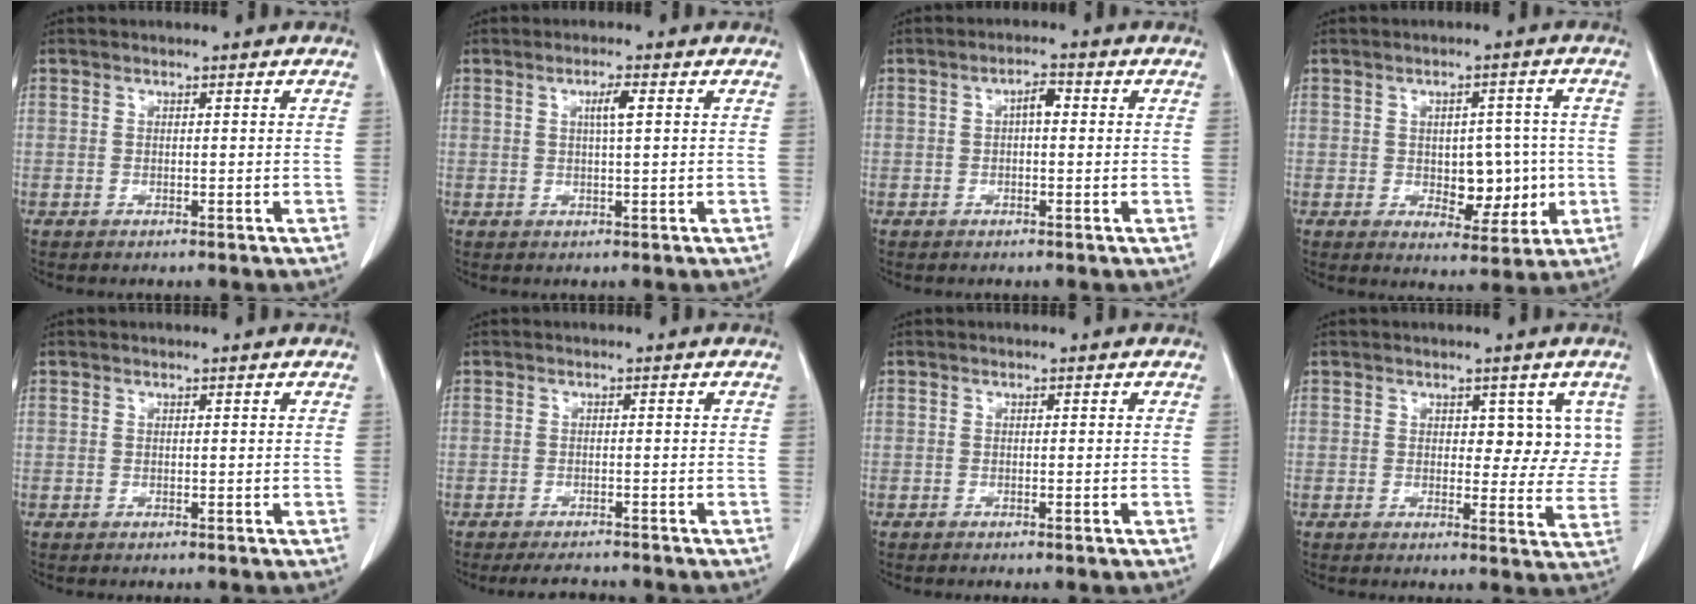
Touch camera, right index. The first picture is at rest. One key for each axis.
{"total": 2.5, "fx": 0.7, "fy": 0.0, "fz": 2.4, "tx": -0.044, "ty": 0.000, "tz": 0.011}
{"total": 2.5, "fx": 0.2, "fy": 0.9, "fz": 2.3, "tx": -0.036, "ty": 0.008, "tz": 0.001}
{"total": 6.9, "fx": -0.6, "fy": 4.1, "fz": 5.6, "tx": -0.062, "ty": 0.008, "tz": 0.001}
{"total": 0.0}
{"total": 3.7, "fx": -3.5, "fy": 0.6, "fz": 0.9, "tx": -0.014, "ty": -0.010, "tz": -0.053}
{"total": 0.5, "fx": -0.4, "fy": -0.1, "fz": 0.4, "tx": -0.010, "ty": 0.000, "tz": -0.006}
{"total": 5.6, "fx": 2.0, "fy": 3.4, "fz": 3.9, "tx": -0.022, "ty": 0.003, "tz": 0.022}